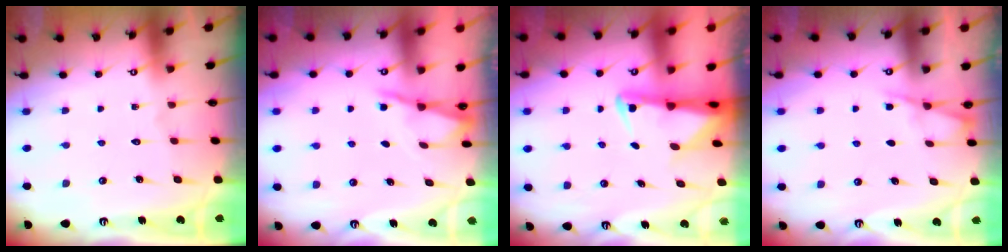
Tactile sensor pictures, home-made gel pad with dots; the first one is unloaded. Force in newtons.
{"total": 1.1, "press": 1.1, "slide": 0.1}
{"total": 2.9, "press": 2.9, "slide": 0.6}
{"total": 2.2, "press": 2.1, "slide": 0.4}